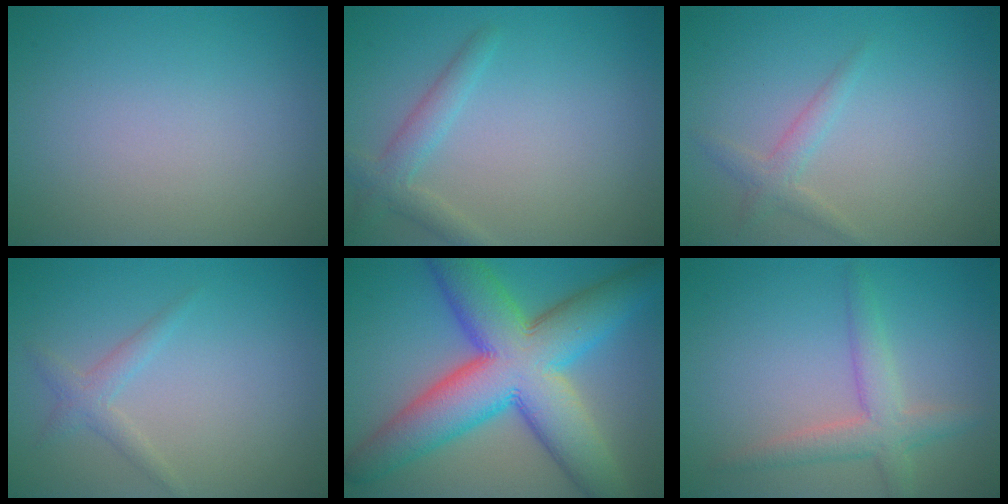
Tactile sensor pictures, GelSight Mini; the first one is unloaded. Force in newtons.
{"total": 2.4, "press": 2.3, "slide": 0.1}
{"total": 1.6, "press": 1.6, "slide": 0.0}
{"total": 1.6, "press": 1.6, "slide": 0.1}
{"total": 13.8, "press": 13.7, "slide": 0.3}
{"total": 3.3, "press": 3.3, "slide": 0.2}